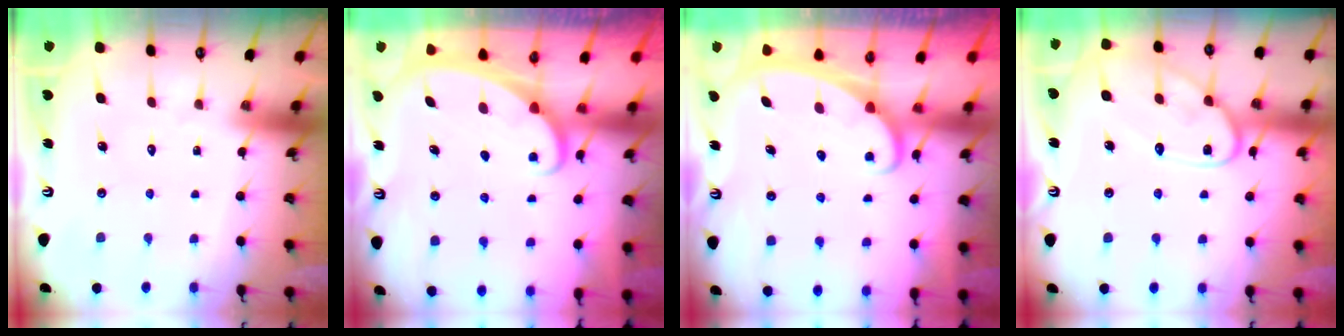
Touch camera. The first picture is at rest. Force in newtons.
{"total": 1.5, "press": 1.5, "slide": 0.1}
{"total": 2.0, "press": 2.0, "slide": 0.1}
{"total": 13.0, "press": 13.0, "slide": 1.1}